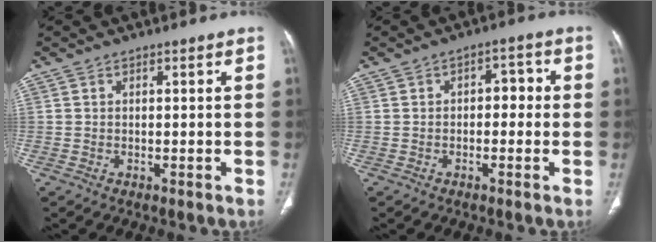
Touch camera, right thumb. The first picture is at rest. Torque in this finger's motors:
{"motor_torque": [-0.45, 0.33, 0.03, 0.19, 0.09]}